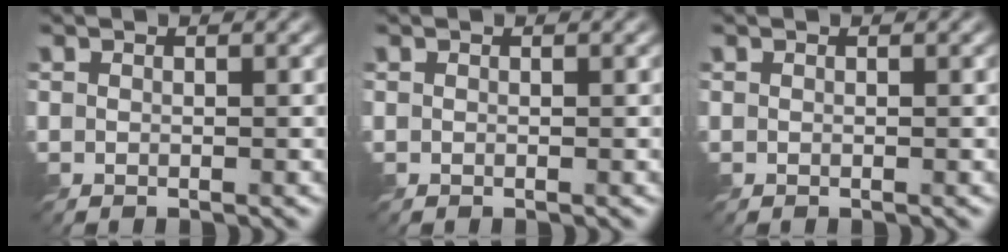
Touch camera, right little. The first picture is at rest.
{"total": 0.0}
{"total": 0.0}